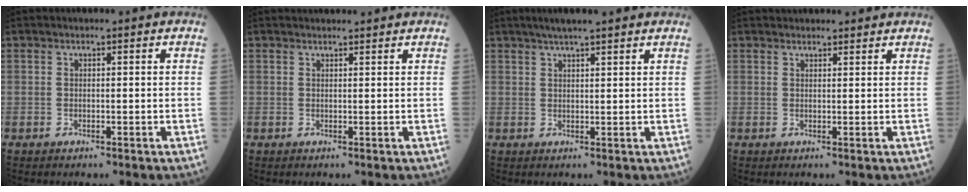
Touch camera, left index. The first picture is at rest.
{"total": 3.3, "force": [3.2, 0.3, 0.7], "torque": [-0.010, 0.021, 0.042]}
{"total": 6.3, "force": [5.1, 0.3, 3.7], "torque": [-0.055, 0.028, 0.076]}
{"total": 4.9, "force": [4.6, 1.1, 0.9], "torque": [-0.005, 0.030, 0.056]}